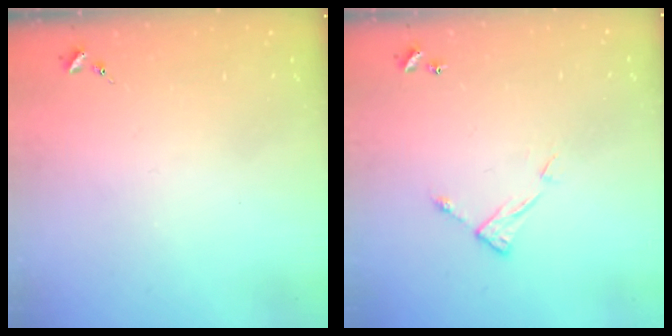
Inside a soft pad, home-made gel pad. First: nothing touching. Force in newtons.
{"total": 6.4, "press": 6.4, "slide": 0.3}